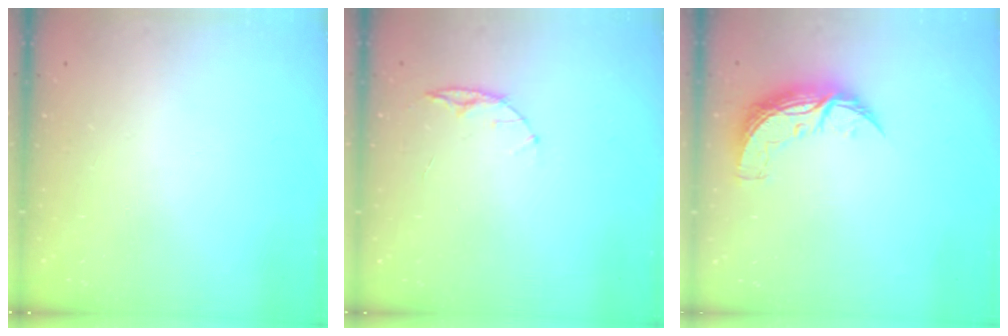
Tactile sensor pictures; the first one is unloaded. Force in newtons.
{"total": 5.1, "press": 5.1, "slide": 0.6}
{"total": 8.4, "press": 8.4, "slide": 0.3}